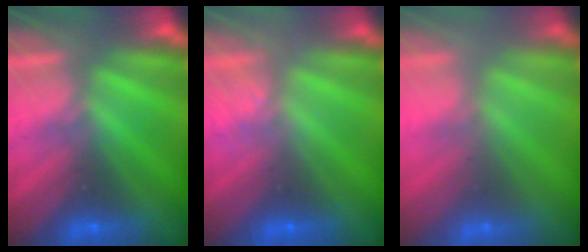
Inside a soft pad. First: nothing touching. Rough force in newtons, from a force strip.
{"total": 1.7}
{"total": 2.3}